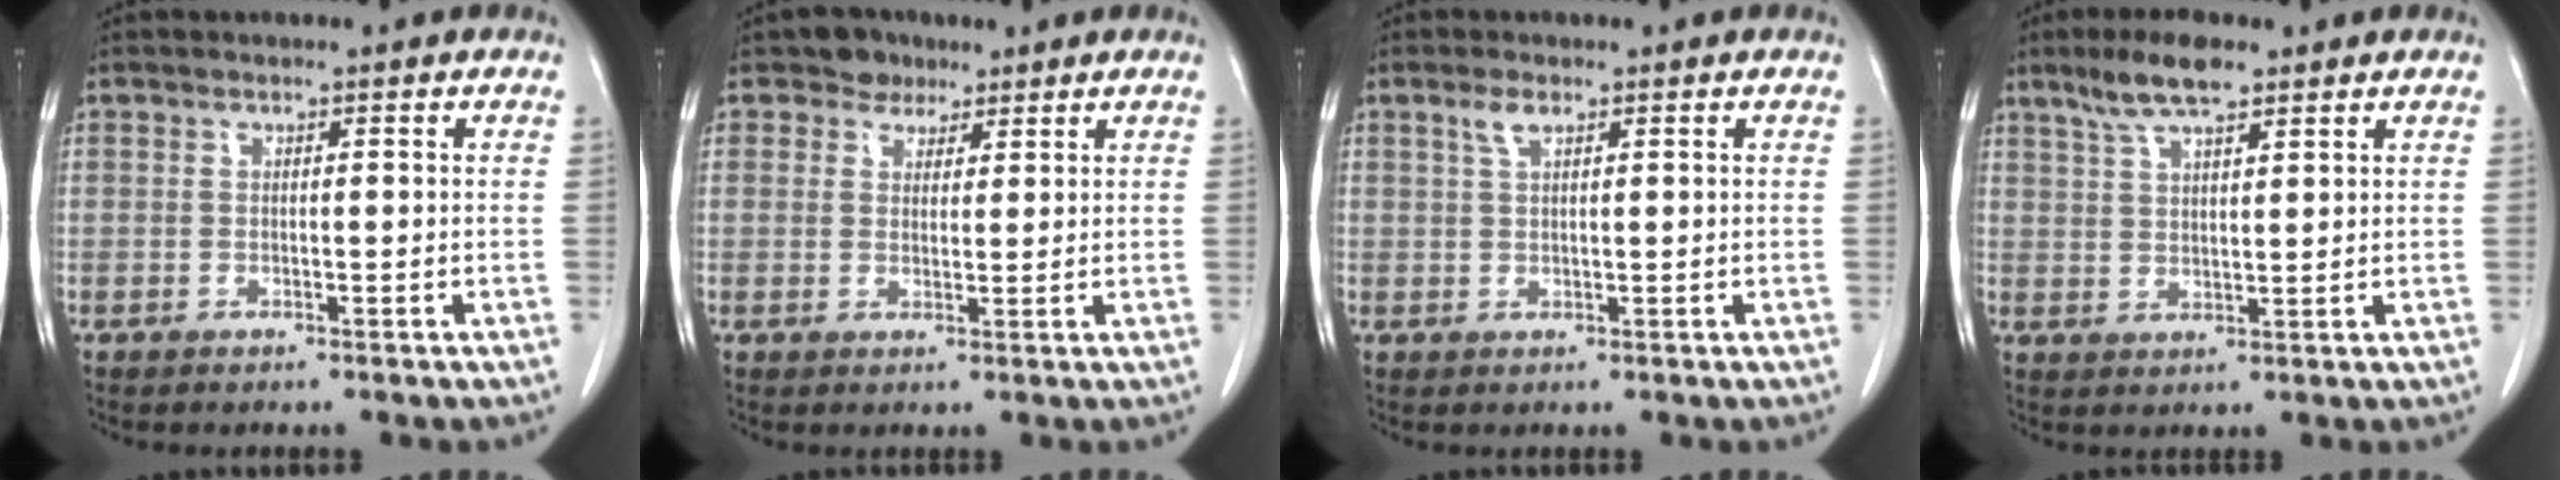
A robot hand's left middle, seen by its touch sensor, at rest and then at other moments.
{"total": 3.4, "force": [2.4, 2.4, 0.4], "torque": [-0.004, 0.004, 0.035]}
{"total": 1.9, "force": [1.2, 0.6, 1.4], "torque": [-0.033, 0.006, 0.027]}
{"total": 6.8, "force": [4.9, 1.5, 4.4], "torque": [-0.093, 0.010, 0.093]}